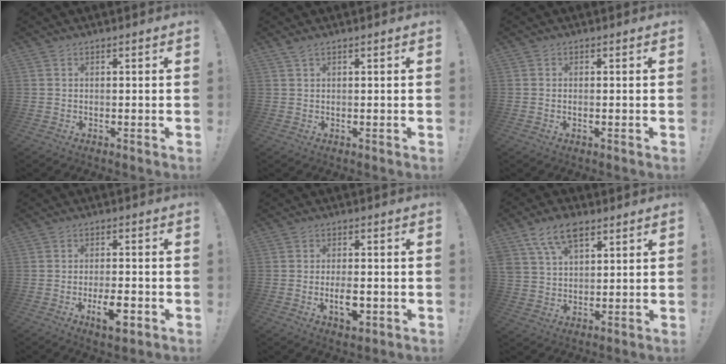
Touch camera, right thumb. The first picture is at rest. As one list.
[{"total": 1.3, "force": [0.9, 0.2, 1.0], "torque": [-0.024, 0.001, 0.017]}, {"total": 0.5, "force": [-0.2, 0.1, 0.5], "torque": [-0.004, -0.004, -0.005]}, {"total": 7.8, "force": [-3.6, 2.5, 6.4], "torque": [-0.100, 0.008, -0.059]}, {"total": 6.6, "force": [-2.0, 3.1, 5.5], "torque": [-0.081, 0.000, -0.032]}, {"total": 10.2, "force": [6.2, 5.7, 5.8], "torque": [-0.112, -0.013, 0.120]}]